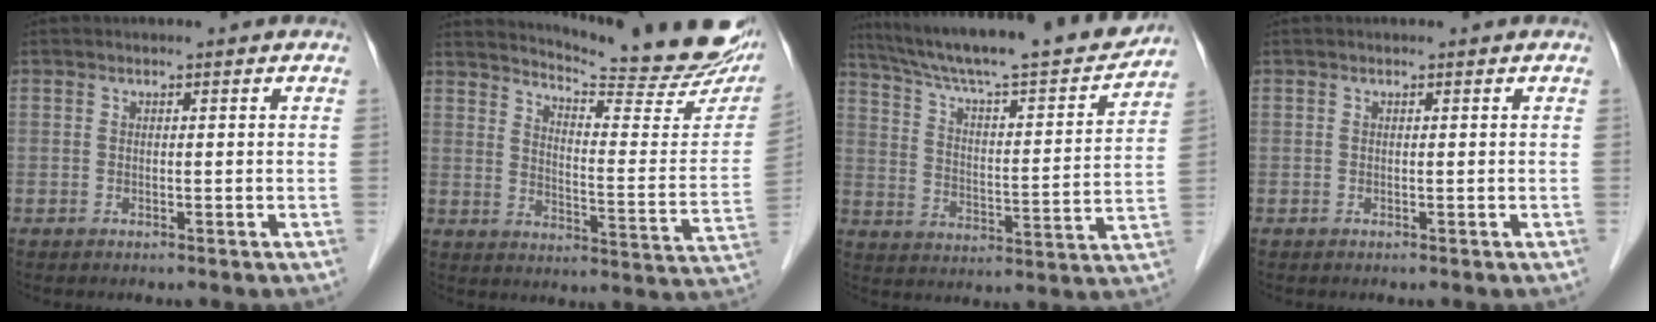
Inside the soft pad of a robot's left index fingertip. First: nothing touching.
{"total": 23.5, "force": [20.8, 2.6, 10.8], "torque": [-0.157, -0.079, 0.256]}
{"total": 23.9, "force": [21.0, 2.2, 11.0], "torque": [-0.185, -0.015, 0.304]}
{"total": 0.0}